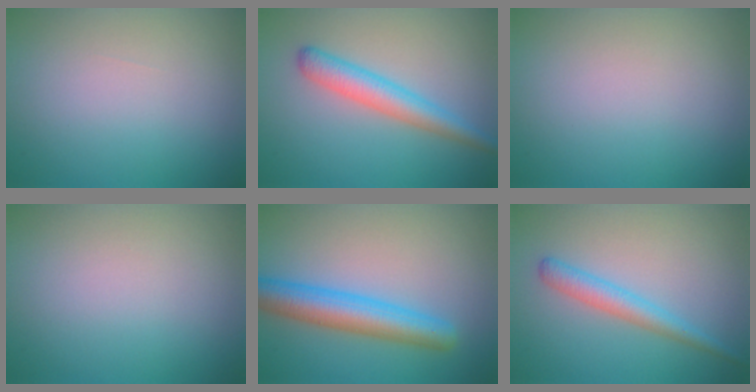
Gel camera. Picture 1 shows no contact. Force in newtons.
{"total": 3.7, "press": 3.7, "slide": 0.1}
{"total": 0.0}
{"total": 0.0}
{"total": 5.5, "press": 5.5, "slide": 0.2}
{"total": 2.7, "press": 2.6, "slide": 0.1}